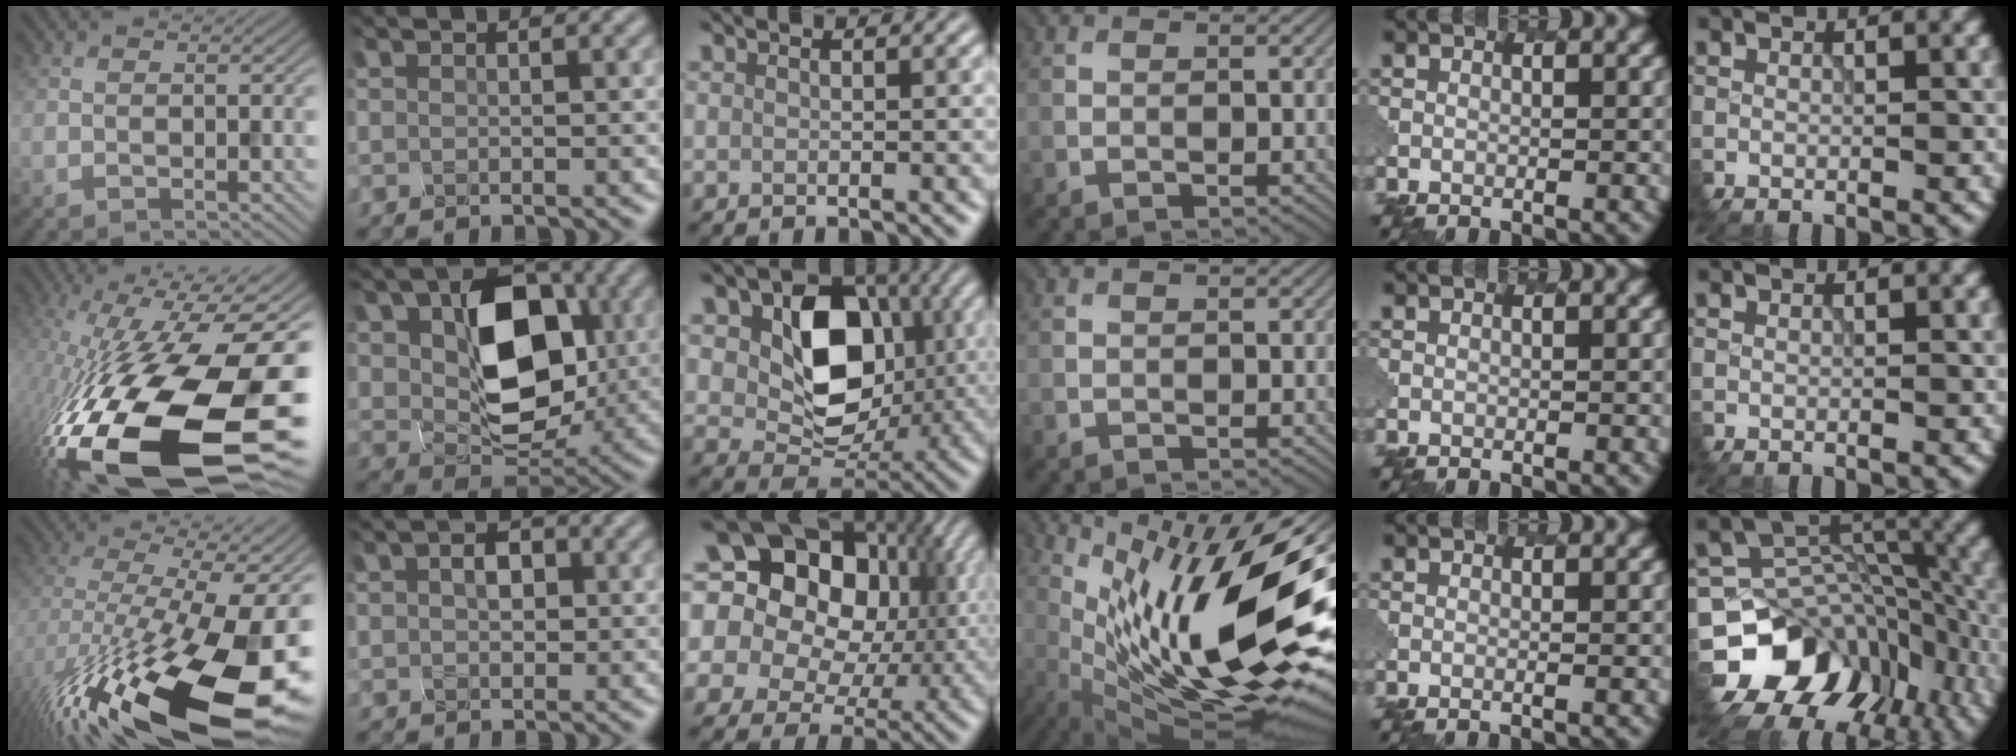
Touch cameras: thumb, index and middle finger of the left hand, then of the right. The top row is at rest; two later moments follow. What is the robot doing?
{"motion": "disassemble", "object": "battery cover"}